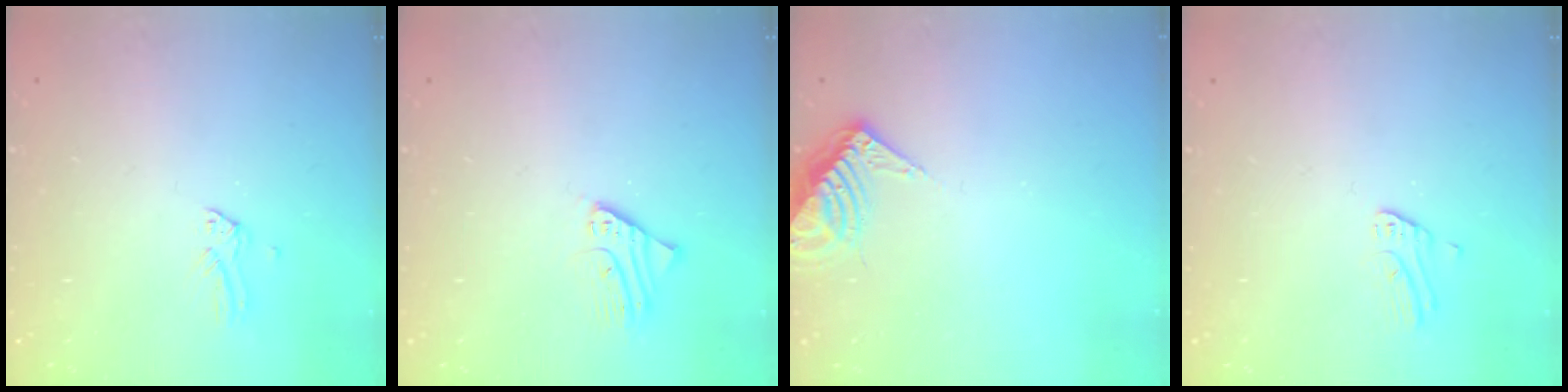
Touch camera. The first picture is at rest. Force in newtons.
{"total": 2.3, "press": 2.3, "slide": 0.1}
{"total": 7.6, "press": 7.6, "slide": 0.7}
{"total": 2.4, "press": 2.4, "slide": 0.1}